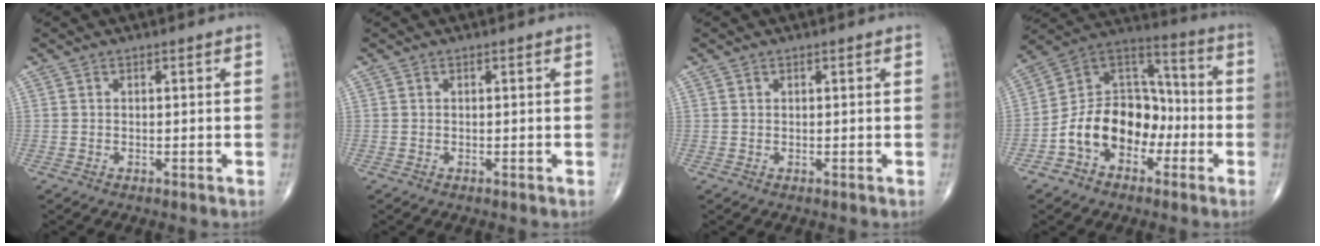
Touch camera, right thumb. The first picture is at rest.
{"total": 0.0}
{"total": 0.0}
{"total": 15.8, "force": [-5.1, 11.4, 9.7], "torque": [-0.128, 0.066, -0.097]}